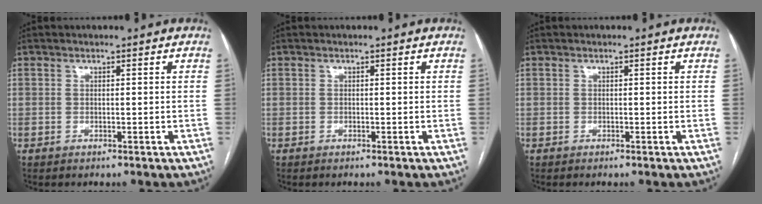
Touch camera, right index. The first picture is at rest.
{"total": 0.0}
{"total": 0.0}